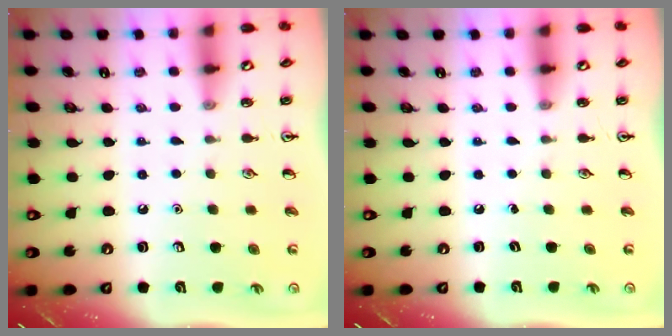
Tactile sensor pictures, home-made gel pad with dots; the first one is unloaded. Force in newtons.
{"total": 0.0}